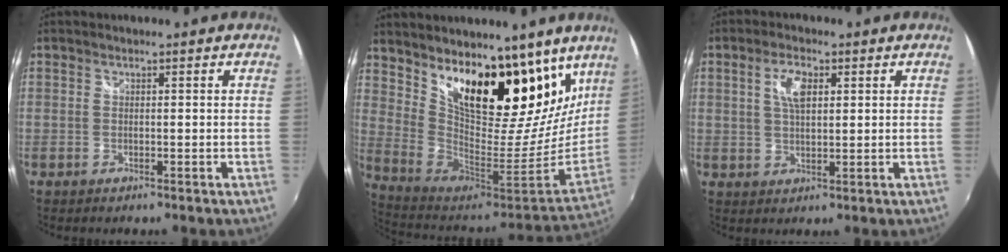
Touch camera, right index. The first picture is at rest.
{"total": 26.5, "force": [16.6, 11.8, 16.9], "torque": [-0.283, -0.005, 0.296]}
{"total": 5.2, "force": [1.7, 2.4, 4.2], "torque": [-0.078, 0.007, 0.032]}